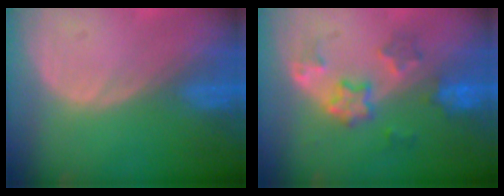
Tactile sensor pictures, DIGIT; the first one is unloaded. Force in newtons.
{"total": 5.8, "press": 5.8, "slide": 0.2}